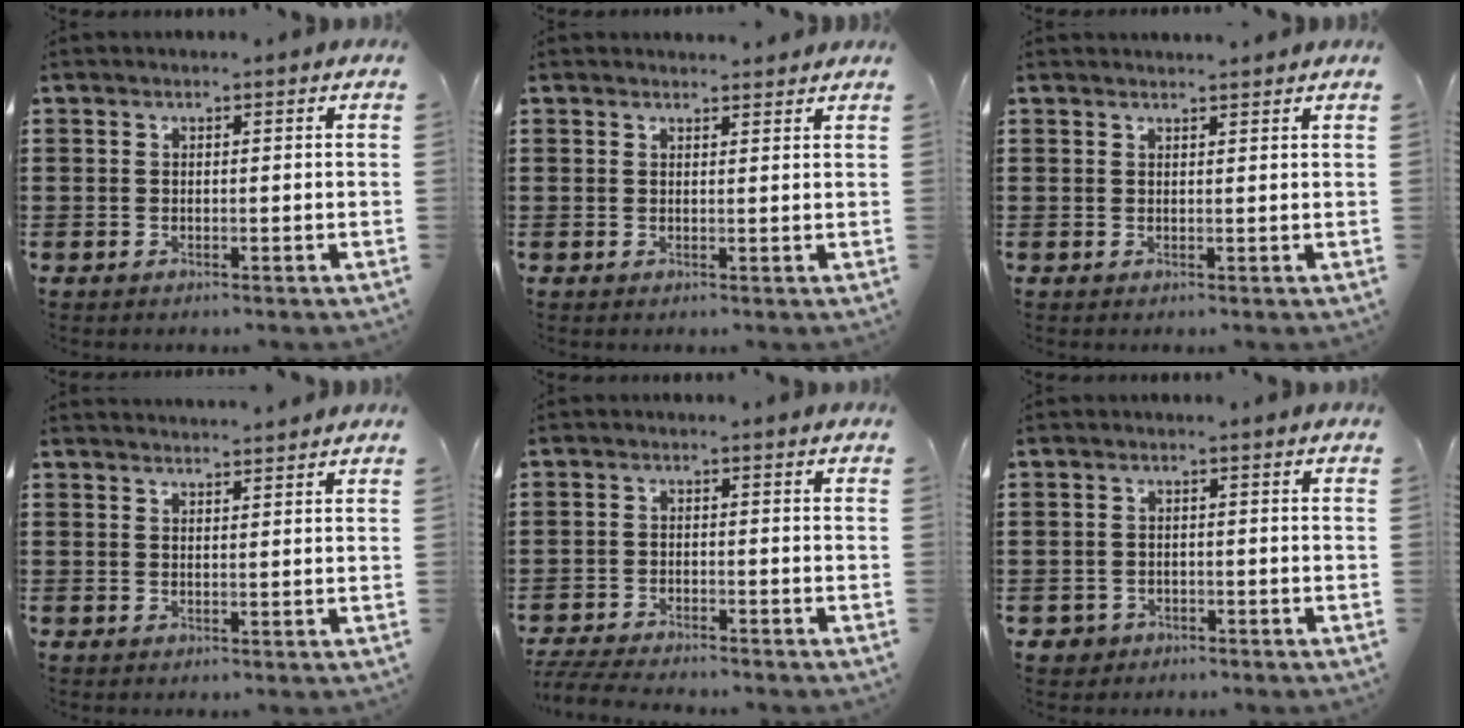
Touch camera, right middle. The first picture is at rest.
{"total": 1.2, "force": [1.2, 0.1, 0.1], "torque": [0.003, -0.002, 0.021]}
{"total": 1.1, "force": [1.1, -0.2, 0.2], "torque": [-0.004, -0.002, 0.021]}
{"total": 1.9, "force": [1.9, -0.2, 0.1], "torque": [-0.006, 0.003, 0.037]}
{"total": 3.8, "force": [-3.7, 0.3, 0.9], "torque": [-0.029, -0.005, -0.081]}
{"total": 1.6, "force": [-1.3, 1.0, 0.1], "torque": [-0.007, 0.001, -0.030]}